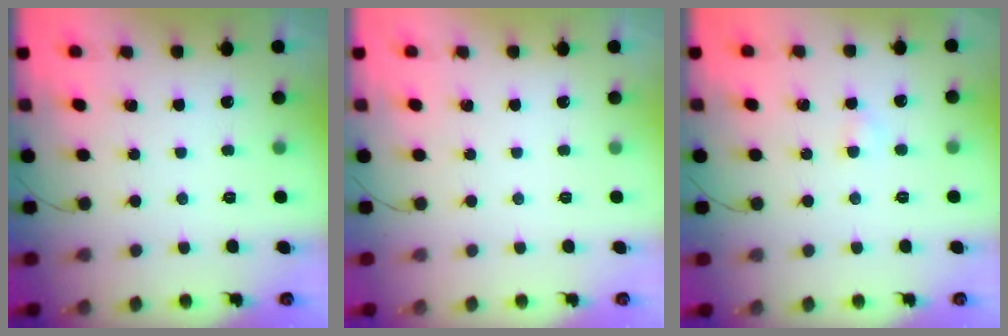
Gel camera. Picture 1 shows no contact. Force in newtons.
{"total": 0.0}
{"total": 2.5, "press": 2.3, "slide": 0.9}